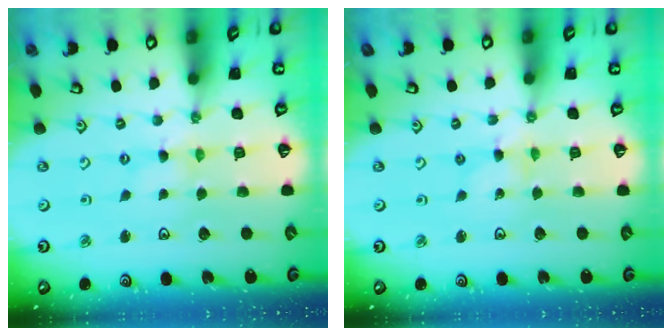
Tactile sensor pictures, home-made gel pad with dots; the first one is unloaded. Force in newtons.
{"total": 1.8, "press": 1.8, "slide": 0.2}